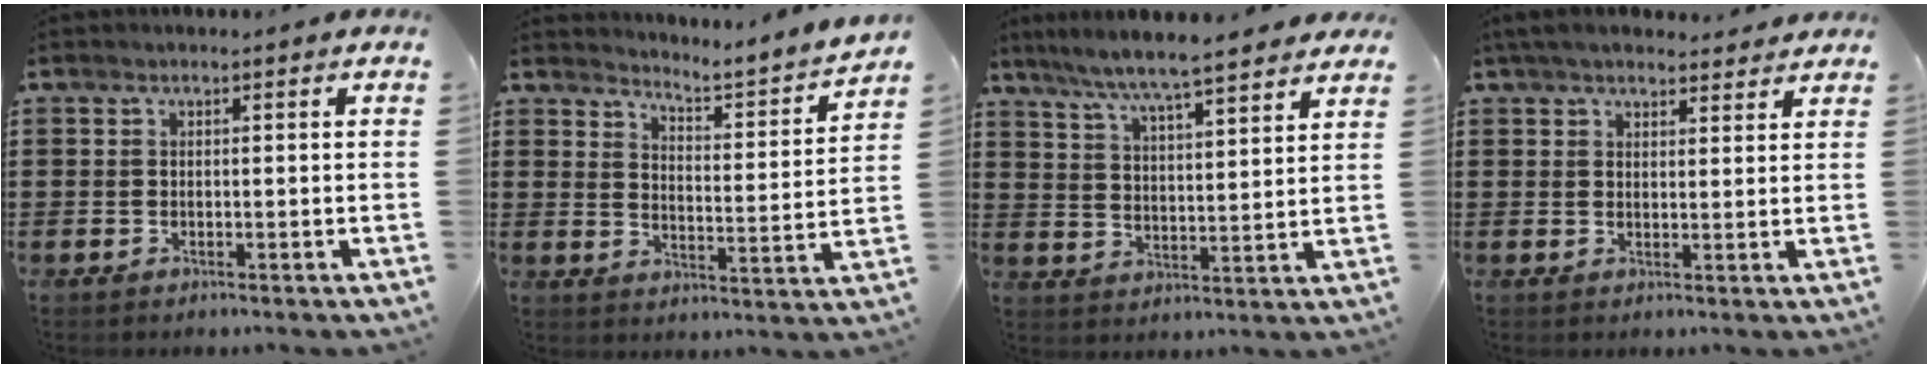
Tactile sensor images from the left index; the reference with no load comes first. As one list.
[{"total": 2.6, "force": [2.5, -0.8, 0.2], "torque": [-0.018, -0.040, 0.027]}, {"total": 6.2, "force": [5.8, -0.4, 2.3], "torque": [-0.070, -0.036, 0.096]}, {"total": 4.3, "force": [3.9, 1.2, 1.3], "torque": [-0.037, -0.003, 0.074]}]